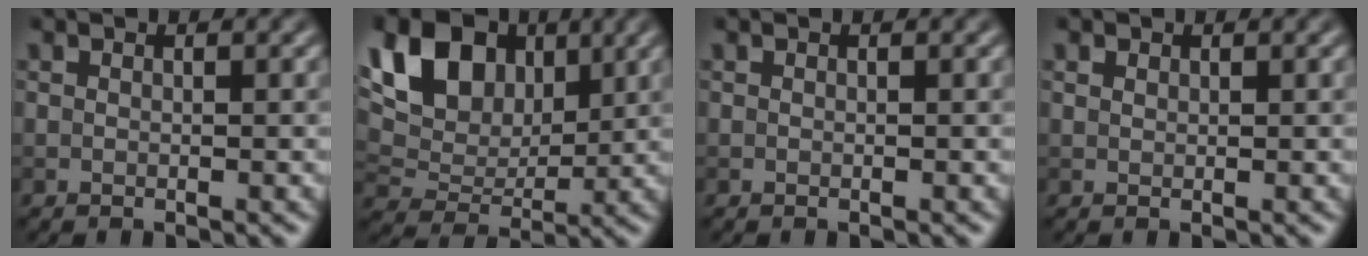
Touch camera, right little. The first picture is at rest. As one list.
[{"total": 10.6, "force": [4.3, 7.0, 6.7], "torque": [-0.143, 0.022, 0.066]}, {"total": 0.0}, {"total": 0.7, "force": [0.5, 0.4, 0.2], "torque": [-0.004, 0.000, 0.010]}]